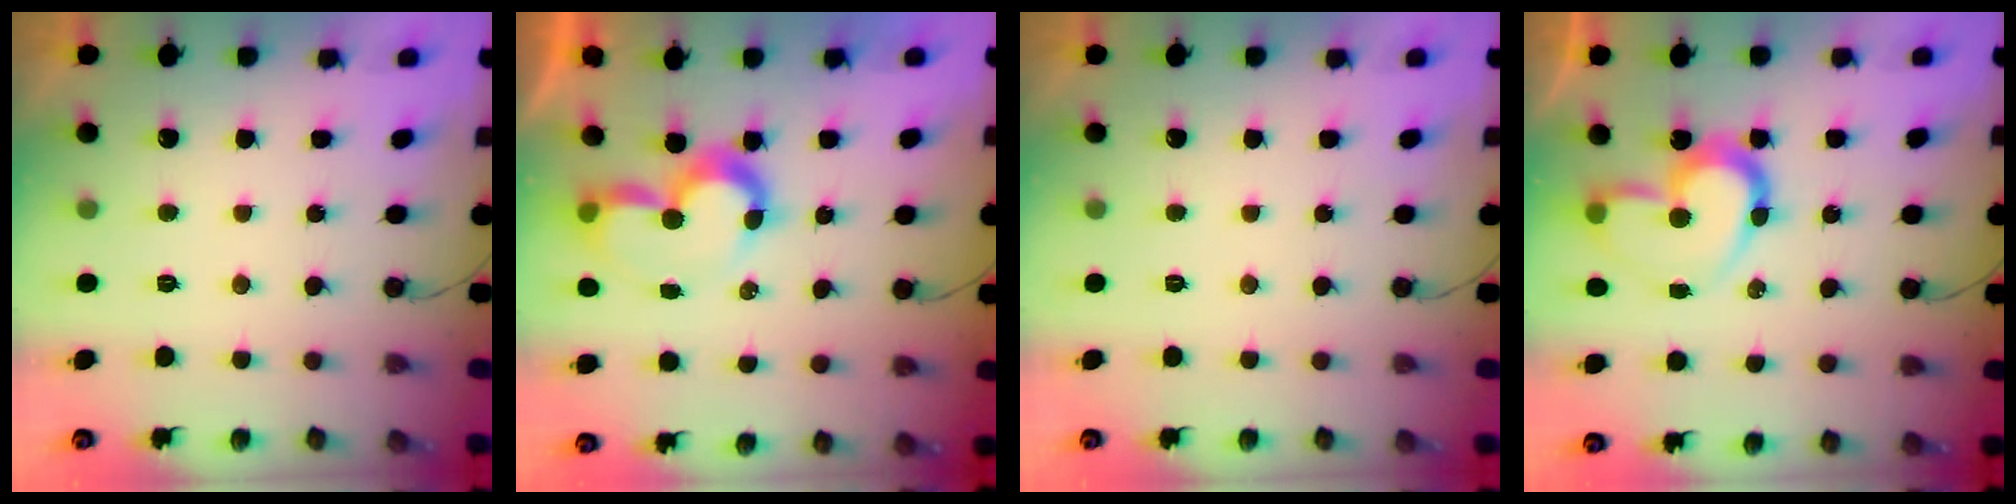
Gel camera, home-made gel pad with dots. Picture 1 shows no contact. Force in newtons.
{"total": 8.5, "press": 7.7, "slide": 3.6}
{"total": 0.0}
{"total": 13.5, "press": 13.4, "slide": 1.4}